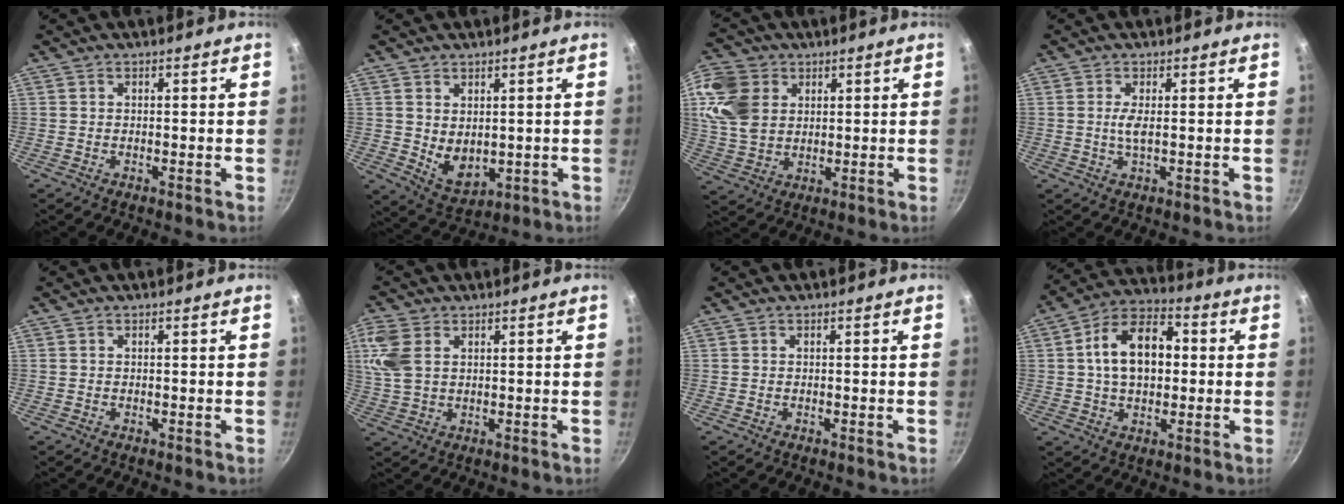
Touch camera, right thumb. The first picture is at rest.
{"total": 6.7, "force": [1.1, 4.6, 4.7], "torque": [-0.062, -0.022, 0.038]}
{"total": 11.8, "force": [3.7, 9.1, 6.5], "torque": [-0.108, -0.007, 0.074]}
{"total": 2.6, "force": [0.2, 0.6, 2.5], "torque": [-0.056, -0.001, 0.004]}
{"total": 0.0}
{"total": 8.2, "force": [2.6, 5.4, 5.5], "torque": [-0.120, 0.002, 0.053]}
{"total": 0.0}
{"total": 14.4, "force": [1.5, 9.3, 11.0], "torque": [-0.150, 0.028, 0.012]}